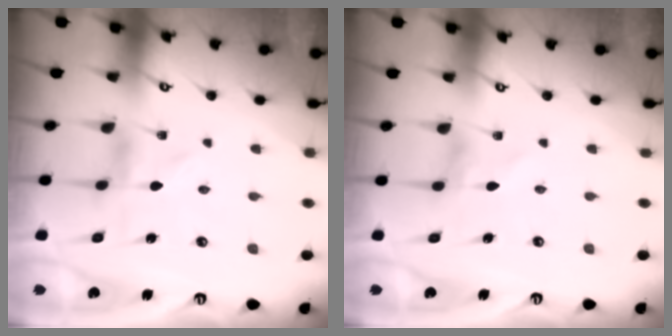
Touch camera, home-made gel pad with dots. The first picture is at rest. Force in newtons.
{"total": 0.8, "press": 0.8, "slide": 0.1}